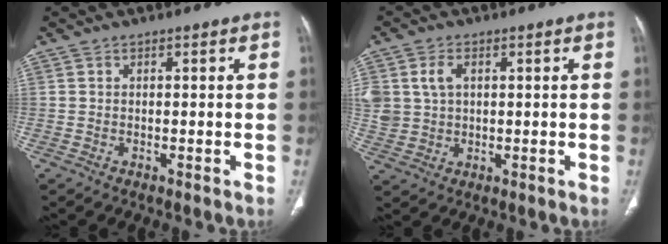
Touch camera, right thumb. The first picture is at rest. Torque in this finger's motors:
{"motor_torque": [0.08, 0.08, 0.34, 0.64, 0.04]}